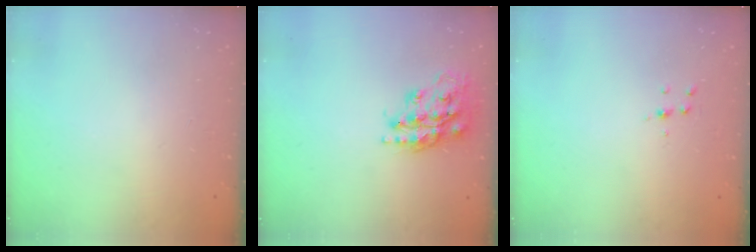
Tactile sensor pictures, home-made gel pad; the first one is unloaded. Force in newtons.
{"total": 18.1, "press": 18.0, "slide": 1.4}
{"total": 3.8, "press": 3.8, "slide": 0.4}